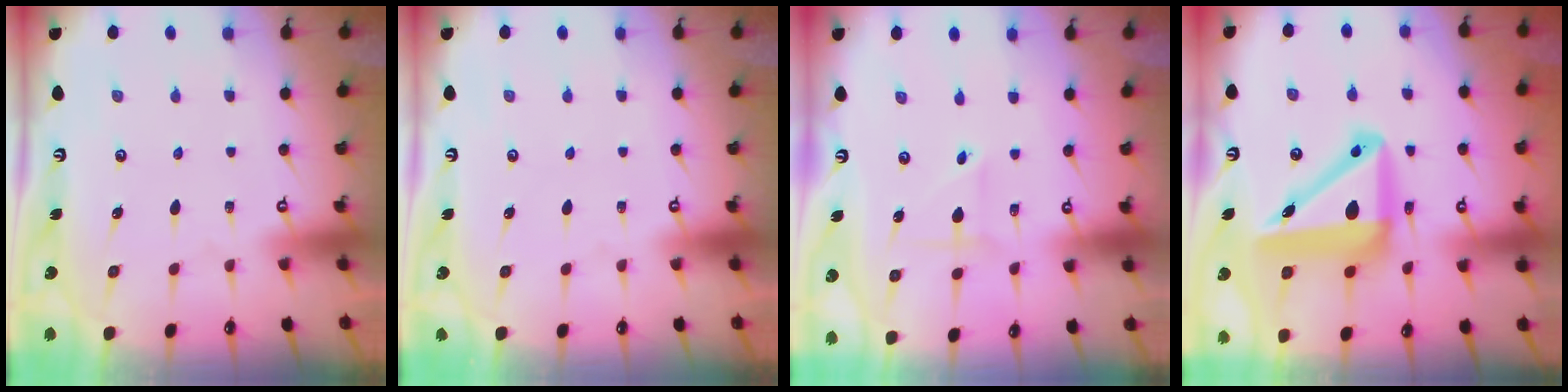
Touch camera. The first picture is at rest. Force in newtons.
{"total": 0.0}
{"total": 1.8, "press": 1.8, "slide": 0.2}
{"total": 14.5, "press": 14.3, "slide": 2.8}